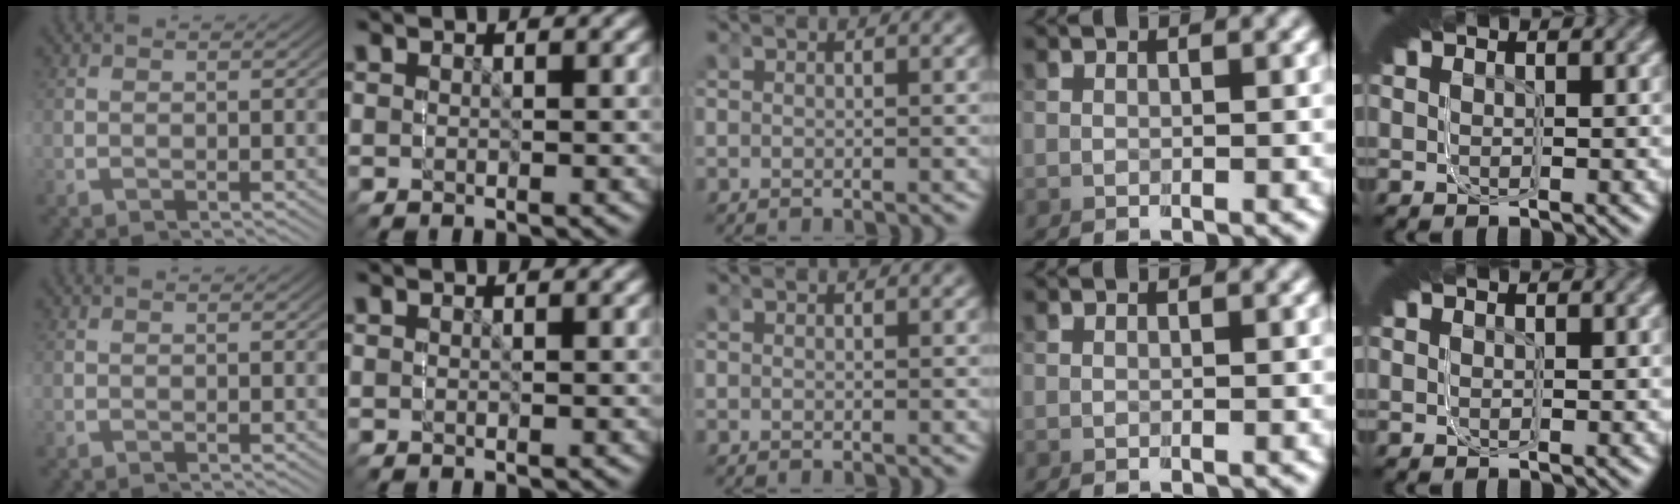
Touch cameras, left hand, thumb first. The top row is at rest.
{}